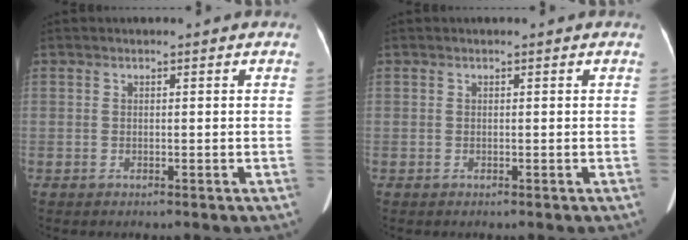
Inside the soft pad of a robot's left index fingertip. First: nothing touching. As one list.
[{"total": 0.0}]